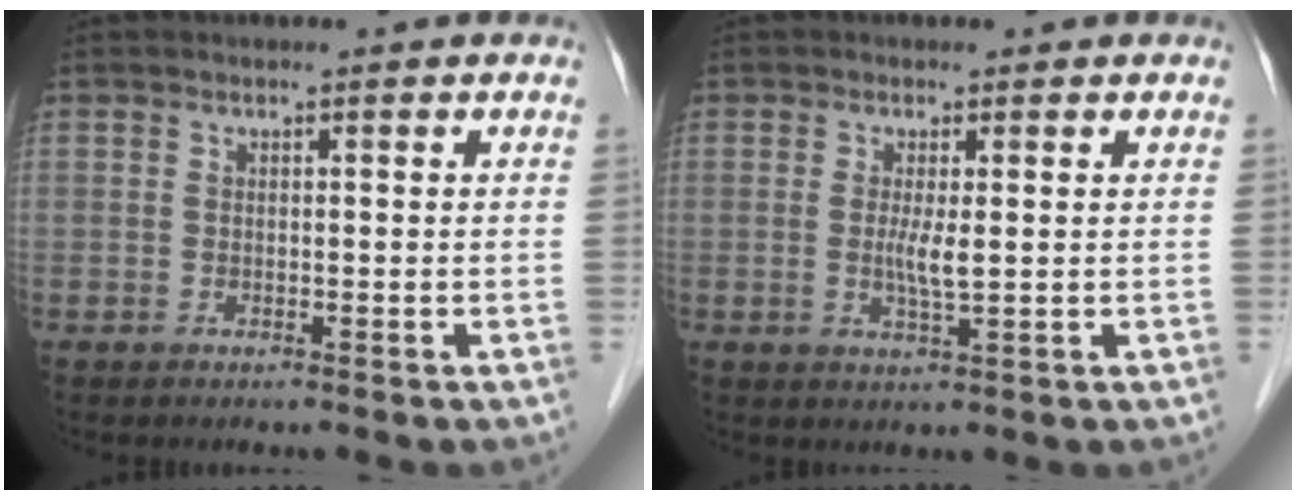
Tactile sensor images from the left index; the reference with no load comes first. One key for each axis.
{"total": 3.0, "fx": 0.2, "fy": 0.3, "fz": 2.9, "tx": -0.062, "ty": -0.006, "tz": 0.006}